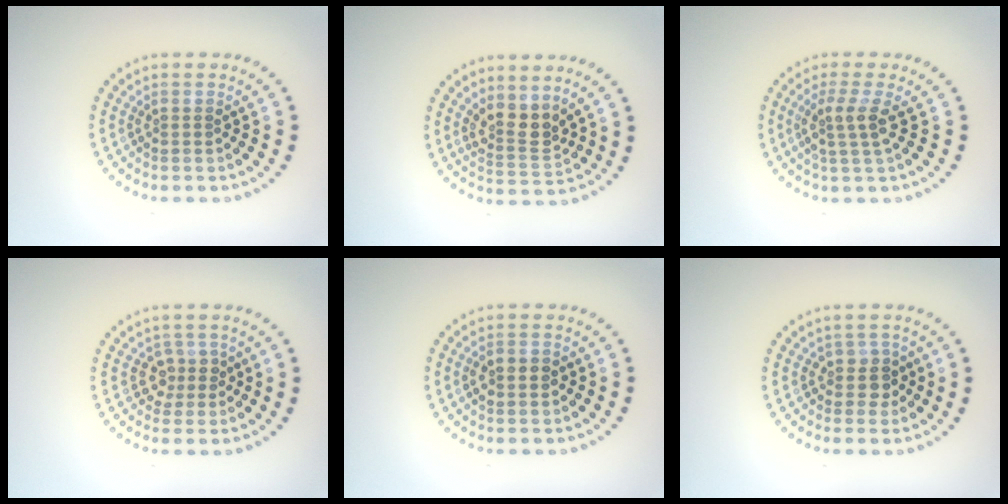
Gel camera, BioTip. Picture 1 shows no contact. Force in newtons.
{"total": 2.7, "press": 2.3, "slide": 1.5}
{"total": 2.6, "press": 2.0, "slide": 1.7}
{"total": 2.0, "press": 1.6, "slide": 1.2}
{"total": 2.3, "press": 2.3, "slide": 0.2}
{"total": 2.0, "press": 1.6, "slide": 1.1}